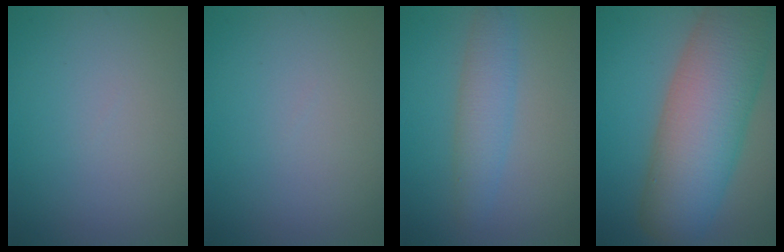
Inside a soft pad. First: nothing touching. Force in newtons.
{"total": 0.0}
{"total": 3.2, "press": 3.2, "slide": 0.1}
{"total": 12.3, "press": 12.3, "slide": 0.4}